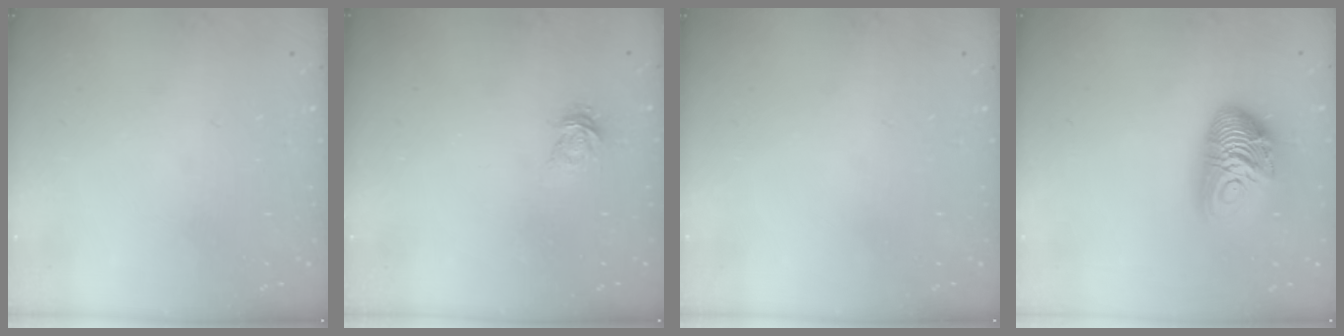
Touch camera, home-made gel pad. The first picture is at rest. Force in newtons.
{"total": 3.2, "press": 3.2, "slide": 0.3}
{"total": 0.0}
{"total": 14.9, "press": 14.9, "slide": 0.2}